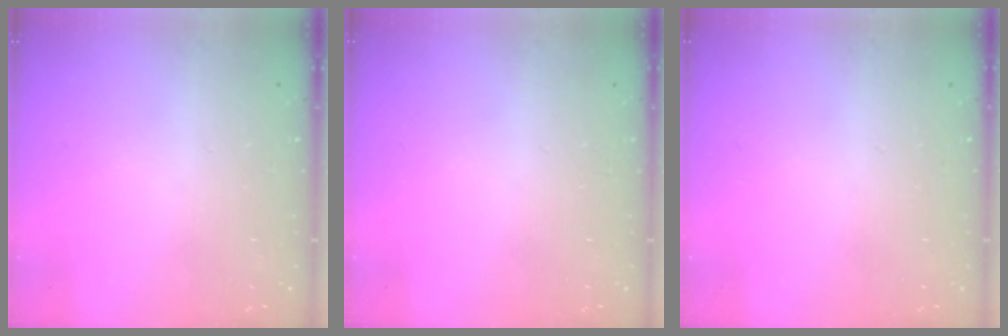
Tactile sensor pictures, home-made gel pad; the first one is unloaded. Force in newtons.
{"total": 0.0}
{"total": 0.0}